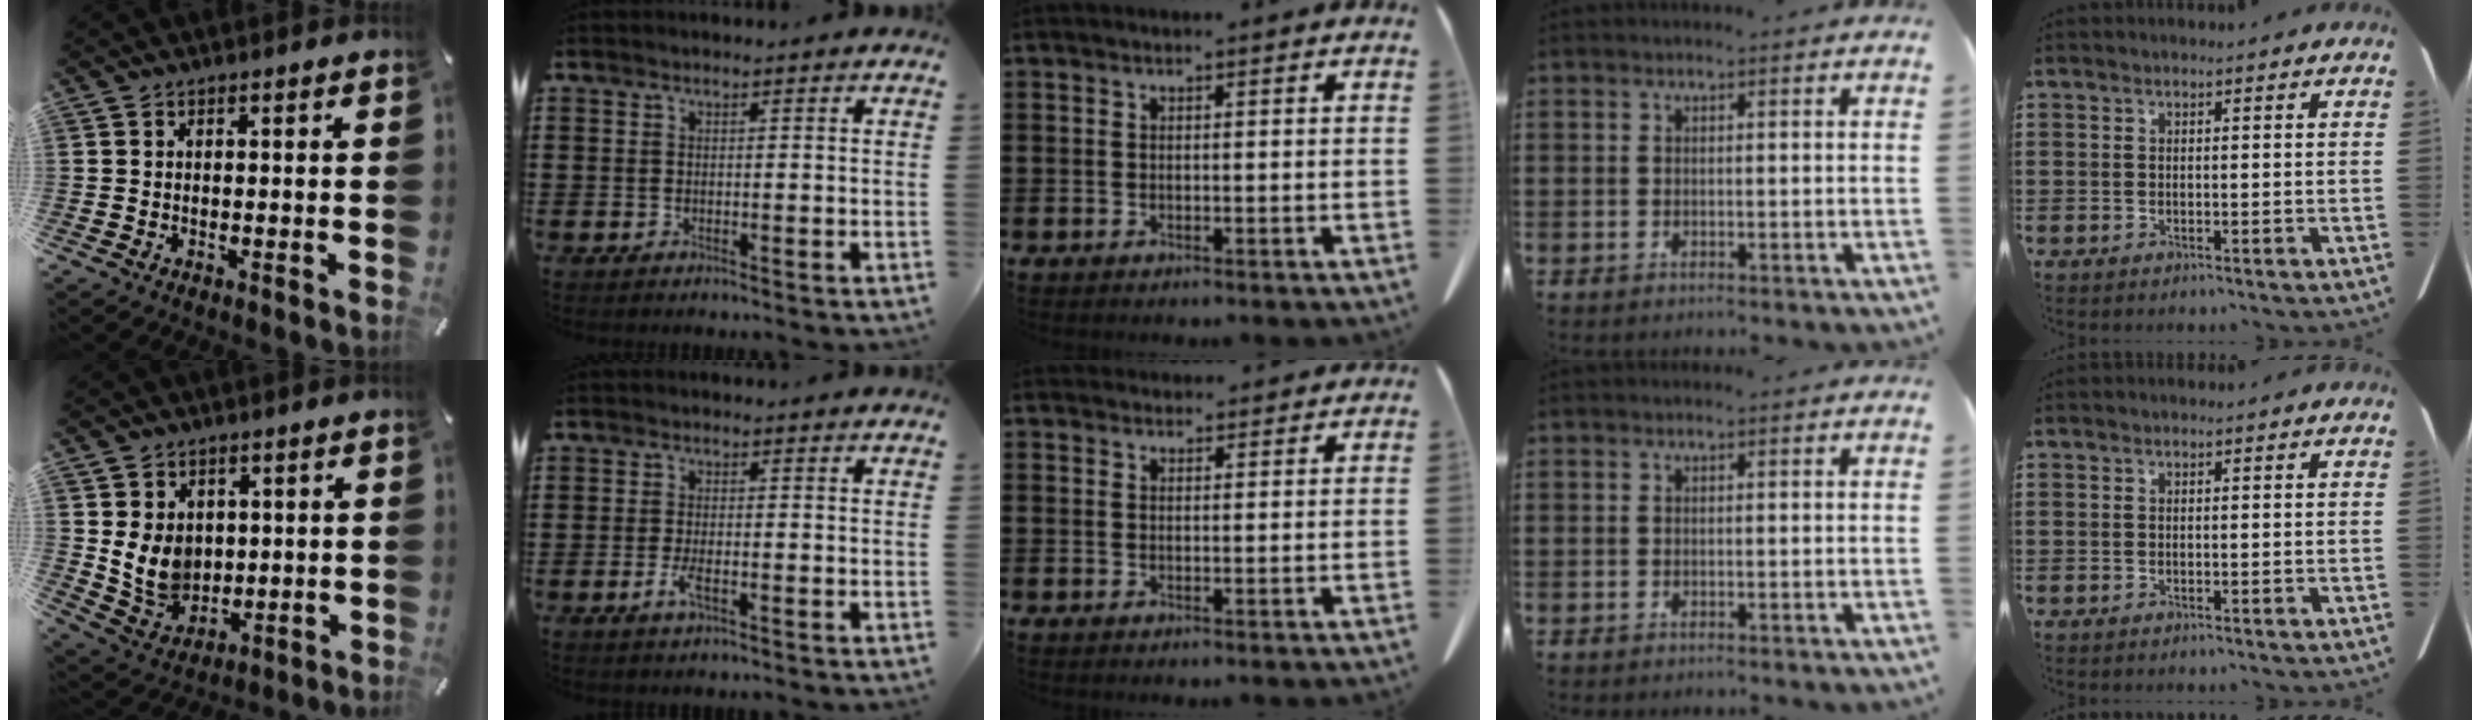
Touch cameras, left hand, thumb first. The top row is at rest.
{"thumb": {"total": 9.4, "force": [2.3, 8.1, 4.0], "torque": [-0.096, -0.018, 0.047]}, "index": {"total": 2.9, "force": [-1.1, 0.8, 2.5], "torque": [-0.063, -0.006, -0.026]}, "middle": {"total": 1.8, "force": [1.8, 0.4, 0.0], "torque": [0.002, -0.002, 0.034]}}